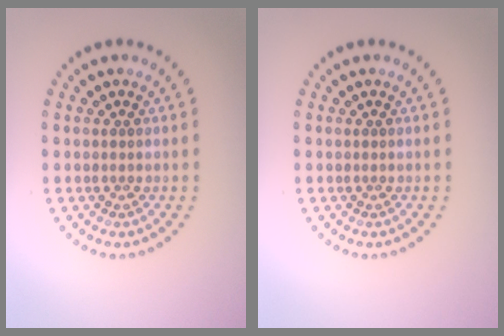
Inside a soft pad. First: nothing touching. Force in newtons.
{"total": 0.0}